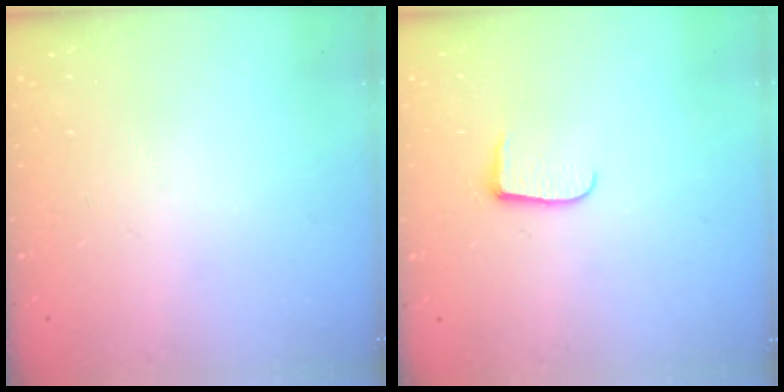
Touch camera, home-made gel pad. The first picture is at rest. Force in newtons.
{"total": 6.2, "press": 6.1, "slide": 0.7}